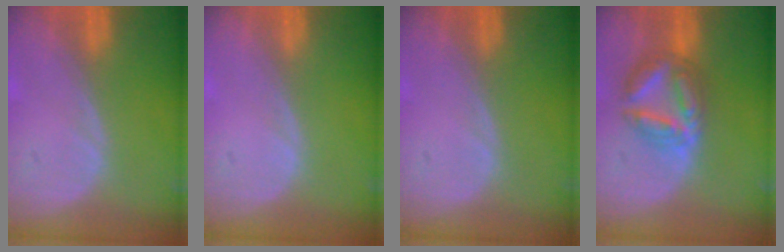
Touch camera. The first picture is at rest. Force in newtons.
{"total": 0.0}
{"total": 0.0}
{"total": 7.3, "press": 7.3, "slide": 0.6}